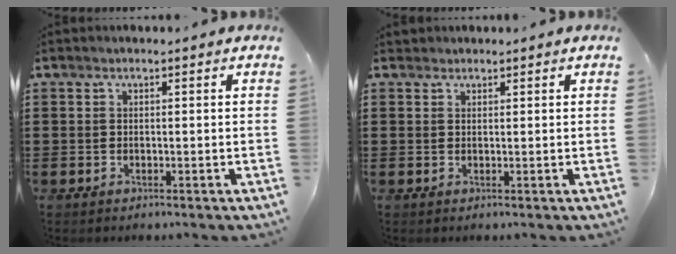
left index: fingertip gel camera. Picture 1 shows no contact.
{"total": 0.8, "force": [0.8, 0.3, 0.0], "torque": [-0.003, 0.001, 0.016]}